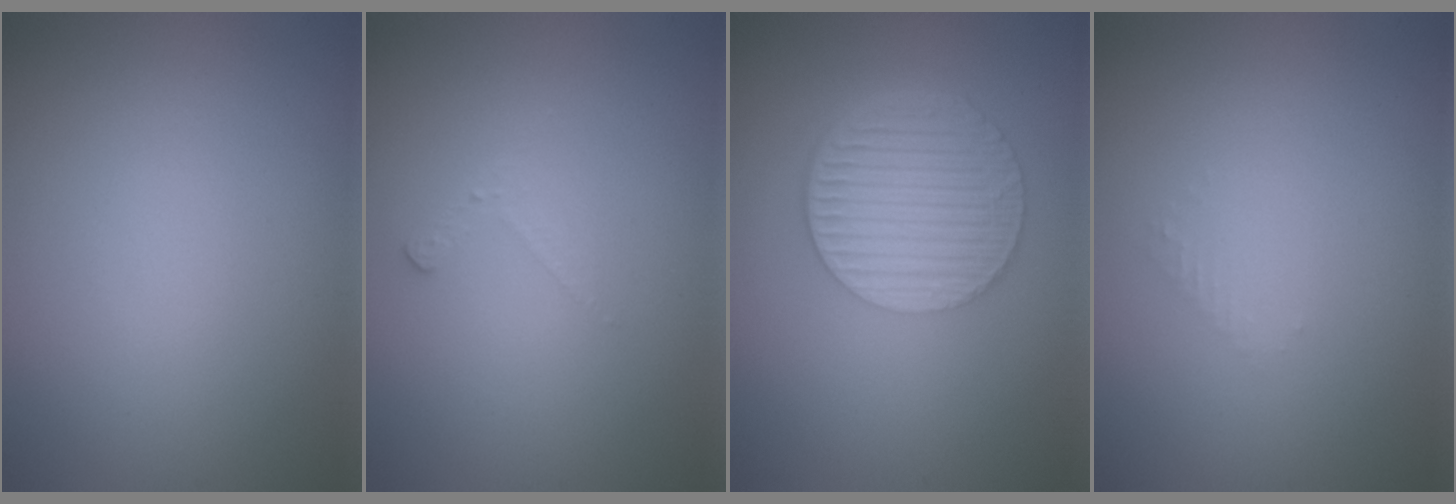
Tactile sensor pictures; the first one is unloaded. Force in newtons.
{"total": 1.2, "press": 1.1, "slide": 0.3}
{"total": 6.5, "press": 4.5, "slide": 4.7}
{"total": 0.8, "press": 0.8, "slide": 0.3}